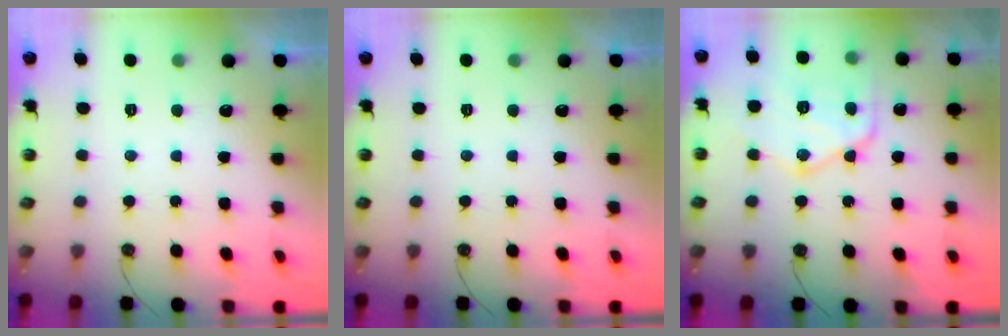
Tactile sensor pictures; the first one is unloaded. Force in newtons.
{"total": 0.0}
{"total": 16.9, "press": 16.8, "slide": 1.5}